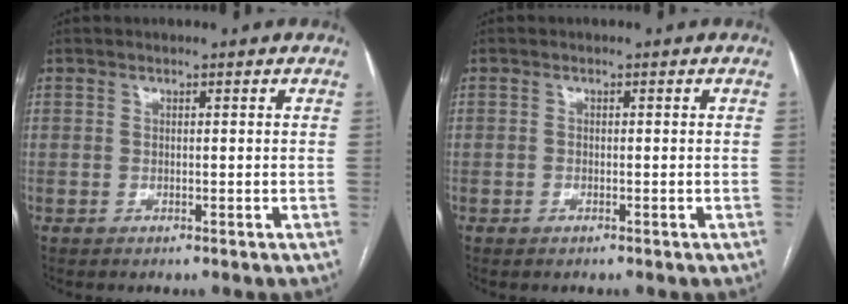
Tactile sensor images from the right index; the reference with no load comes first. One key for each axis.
{"total": 0.5, "fx": -0.4, "fy": 0.2, "fz": 0.2, "tx": -0.008, "ty": 0.000, "tz": -0.005}